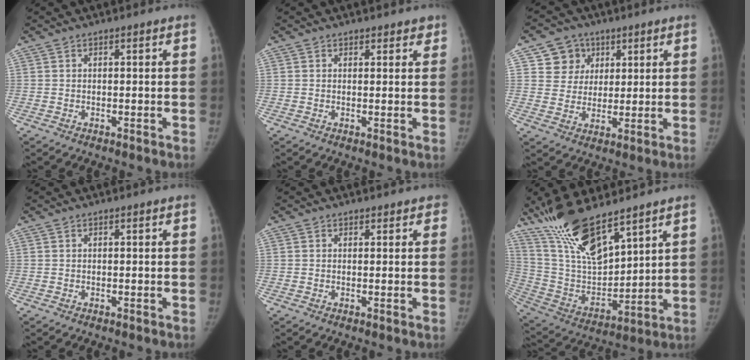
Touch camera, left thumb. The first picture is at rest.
{"total": 1.6, "force": [1.2, 0.9, 0.5], "torque": [0.011, -0.005, 0.010]}
{"total": 7.2, "force": [3.1, 6.5, 0.5], "torque": [0.032, -0.011, 0.053]}
{"total": 0.0}
{"total": 1.2, "force": [0.8, 0.8, 0.4], "torque": [0.011, -0.002, 0.004]}
{"total": 17.5, "force": [13.1, 4.9, 10.5], "torque": [-0.178, -0.062, 0.265]}